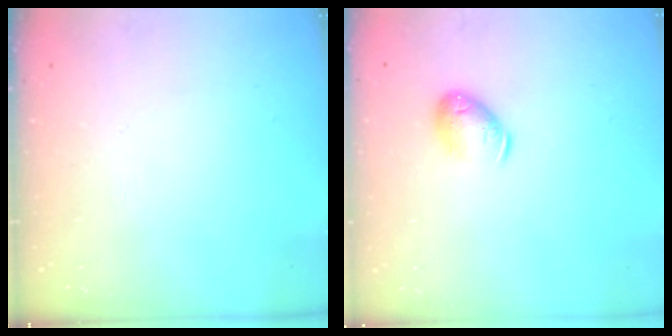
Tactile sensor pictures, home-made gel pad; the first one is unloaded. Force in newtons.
{"total": 8.3, "press": 8.2, "slide": 1.2}